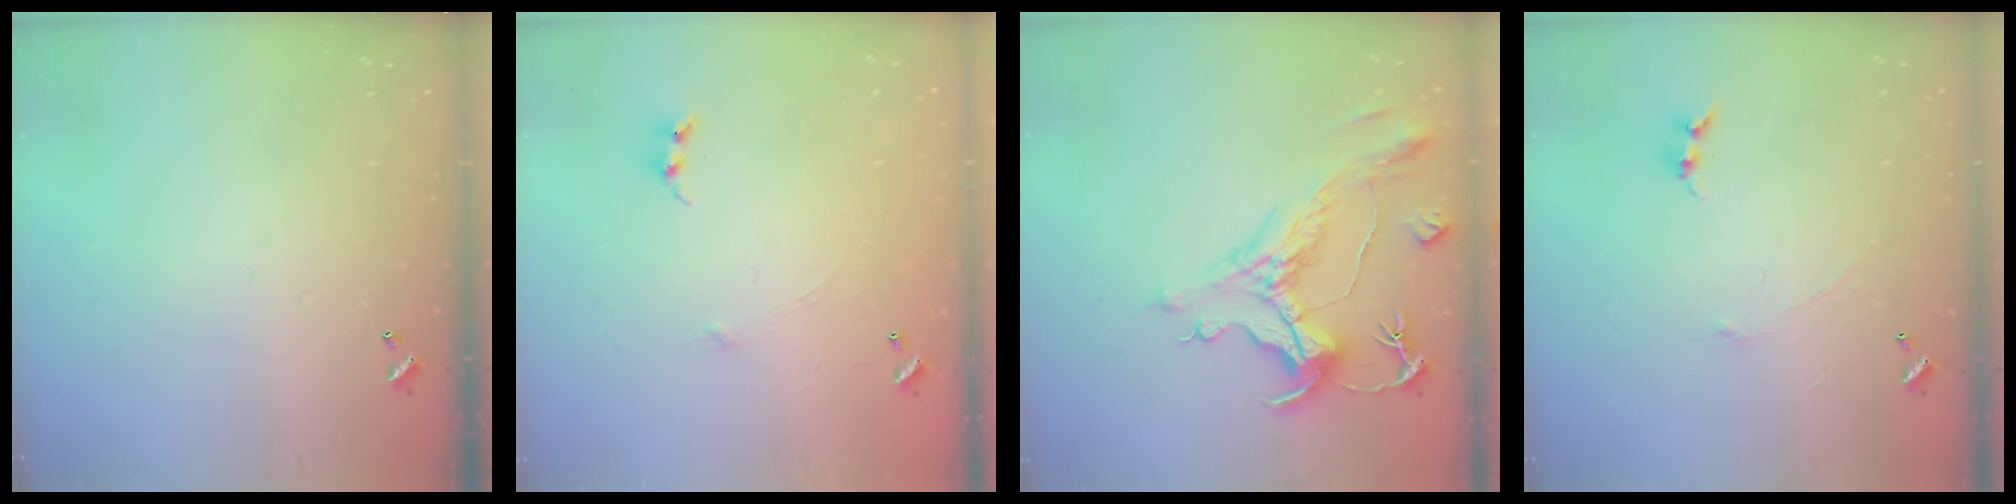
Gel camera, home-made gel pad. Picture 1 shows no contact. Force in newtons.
{"total": 4.1, "press": 4.1, "slide": 0.2}
{"total": 1.9, "press": 0.8, "slide": 1.7}
{"total": 0.0}